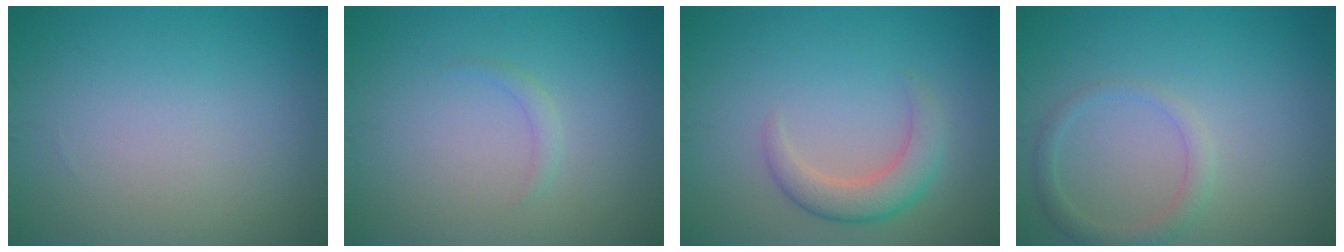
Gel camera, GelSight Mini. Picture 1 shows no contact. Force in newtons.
{"total": 0.8, "press": 0.8, "slide": 0.0}
{"total": 3.3, "press": 3.3, "slide": 0.3}
{"total": 1.9, "press": 1.9, "slide": 0.1}